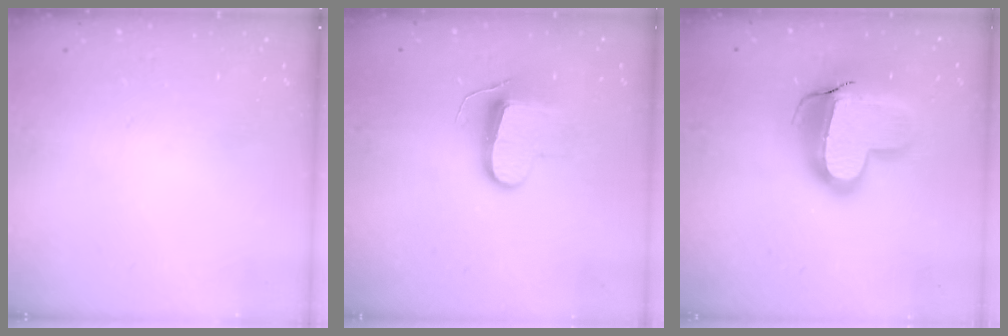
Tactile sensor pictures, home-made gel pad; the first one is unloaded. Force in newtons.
{"total": 9.8, "press": 9.8, "slide": 0.2}
{"total": 18.3, "press": 18.3, "slide": 1.4}